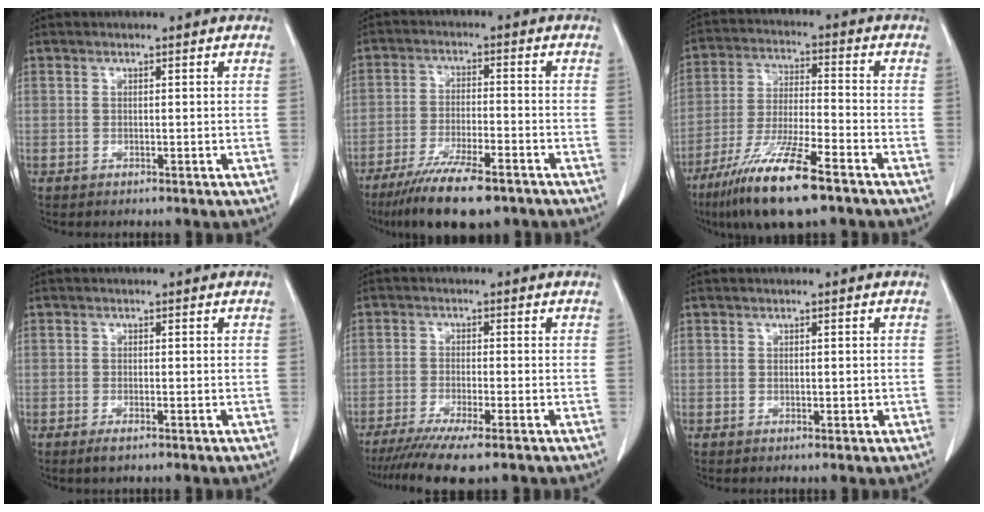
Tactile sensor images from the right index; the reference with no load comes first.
{"total": 12.4, "force": [-9.1, 2.6, 8.0], "torque": [-0.136, -0.026, -0.147]}
{"total": 14.2, "force": [-9.2, 1.5, 10.8], "torque": [-0.217, -0.036, -0.166]}
{"total": 1.5, "force": [-1.0, 0.3, 1.1], "torque": [-0.022, -0.003, -0.014]}
{"total": 9.2, "force": [-6.9, 0.4, 6.0], "torque": [-0.093, -0.021, -0.109]}
{"total": 1.0, "force": [-0.1, 0.6, 0.7], "torque": [-0.009, -0.001, 0.002]}